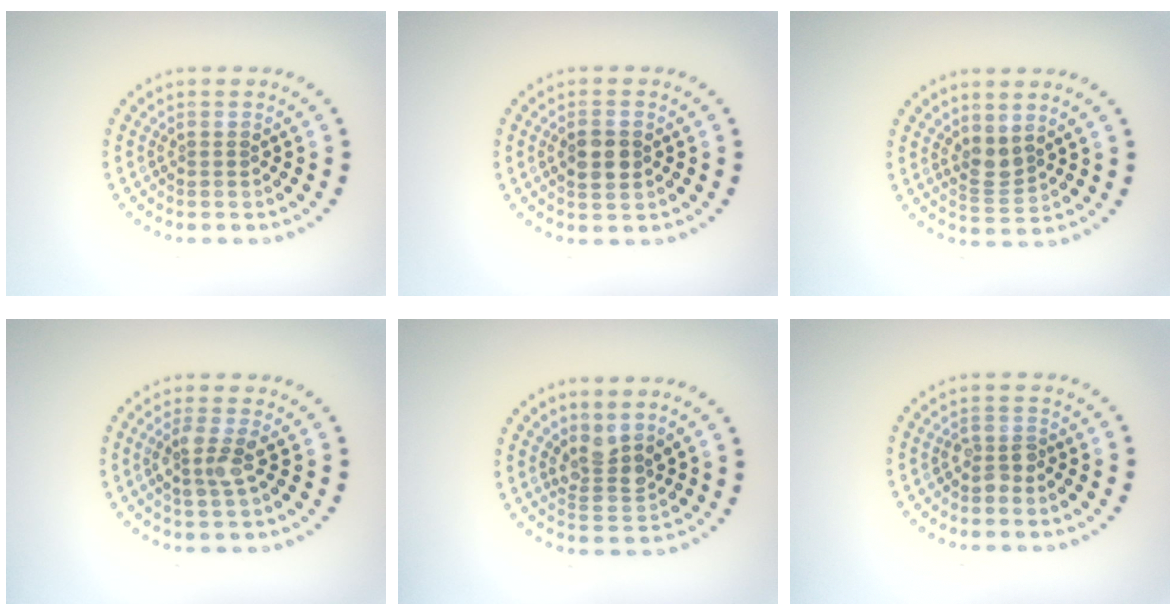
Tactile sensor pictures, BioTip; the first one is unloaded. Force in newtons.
{"total": 2.6, "press": 2.6, "slide": 0.2}
{"total": 2.2, "press": 1.8, "slide": 1.3}
{"total": 2.7, "press": 2.6, "slide": 0.9}
{"total": 2.8, "press": 2.4, "slide": 1.6}
{"total": 1.7, "press": 1.6, "slide": 0.6}